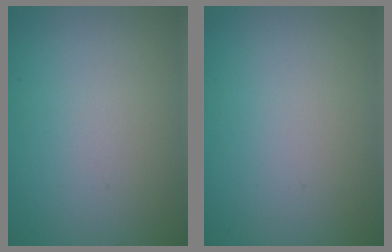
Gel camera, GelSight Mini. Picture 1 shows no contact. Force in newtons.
{"total": 0.0}